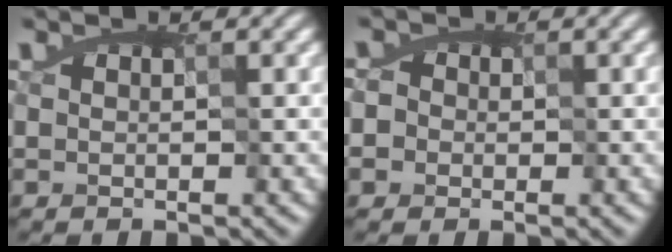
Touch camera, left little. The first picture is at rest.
{"total": 1.7, "force": [0.4, 1.7, 0.3], "torque": [-0.023, -0.003, 0.015]}